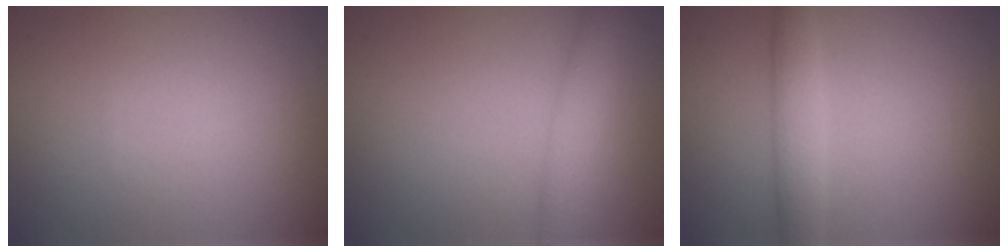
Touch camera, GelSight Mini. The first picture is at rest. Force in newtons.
{"total": 2.9, "press": 2.9, "slide": 0.1}
{"total": 2.9, "press": 2.9, "slide": 0.0}